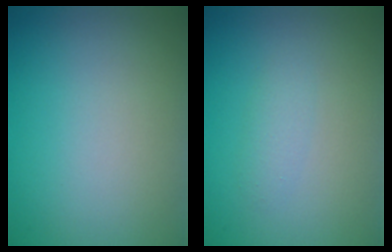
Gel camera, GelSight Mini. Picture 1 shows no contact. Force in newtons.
{"total": 1.2, "press": 1.2, "slide": 0.1}